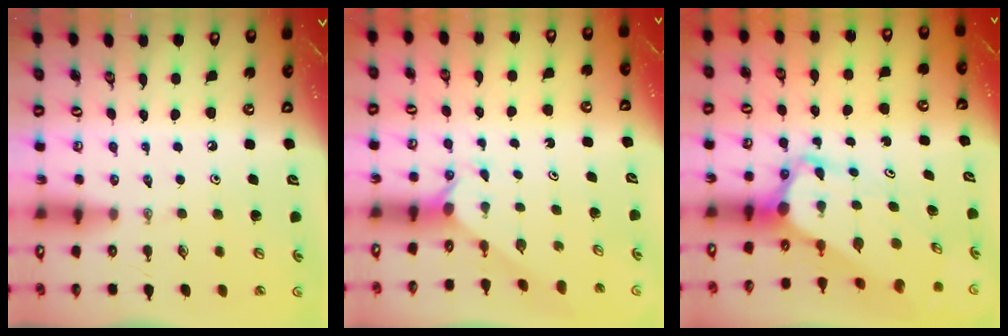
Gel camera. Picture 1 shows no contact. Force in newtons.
{"total": 2.1, "press": 2.0, "slide": 0.3}
{"total": 4.8, "press": 4.8, "slide": 0.4}